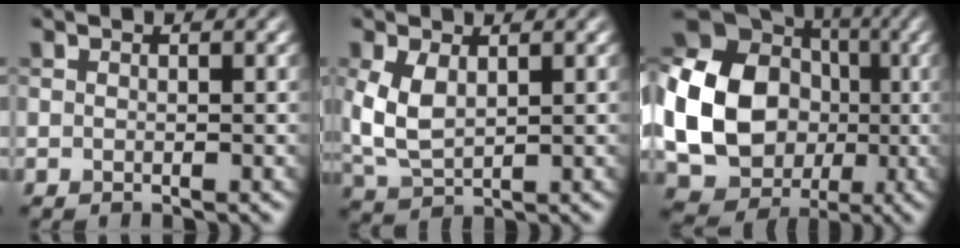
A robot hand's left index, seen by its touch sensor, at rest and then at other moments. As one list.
[{"total": 4.3, "force": [0.8, 2.4, 3.4], "torque": [-0.090, -0.001, 0.022]}, {"total": 18.3, "force": [-1.2, 15.7, 9.3], "torque": [-0.212, -0.005, -0.048]}]